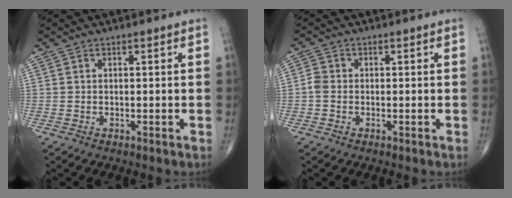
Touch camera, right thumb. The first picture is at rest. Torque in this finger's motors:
{"motor_torque": [-0.02, 0.02, 0.08, -0.08, 0.07]}